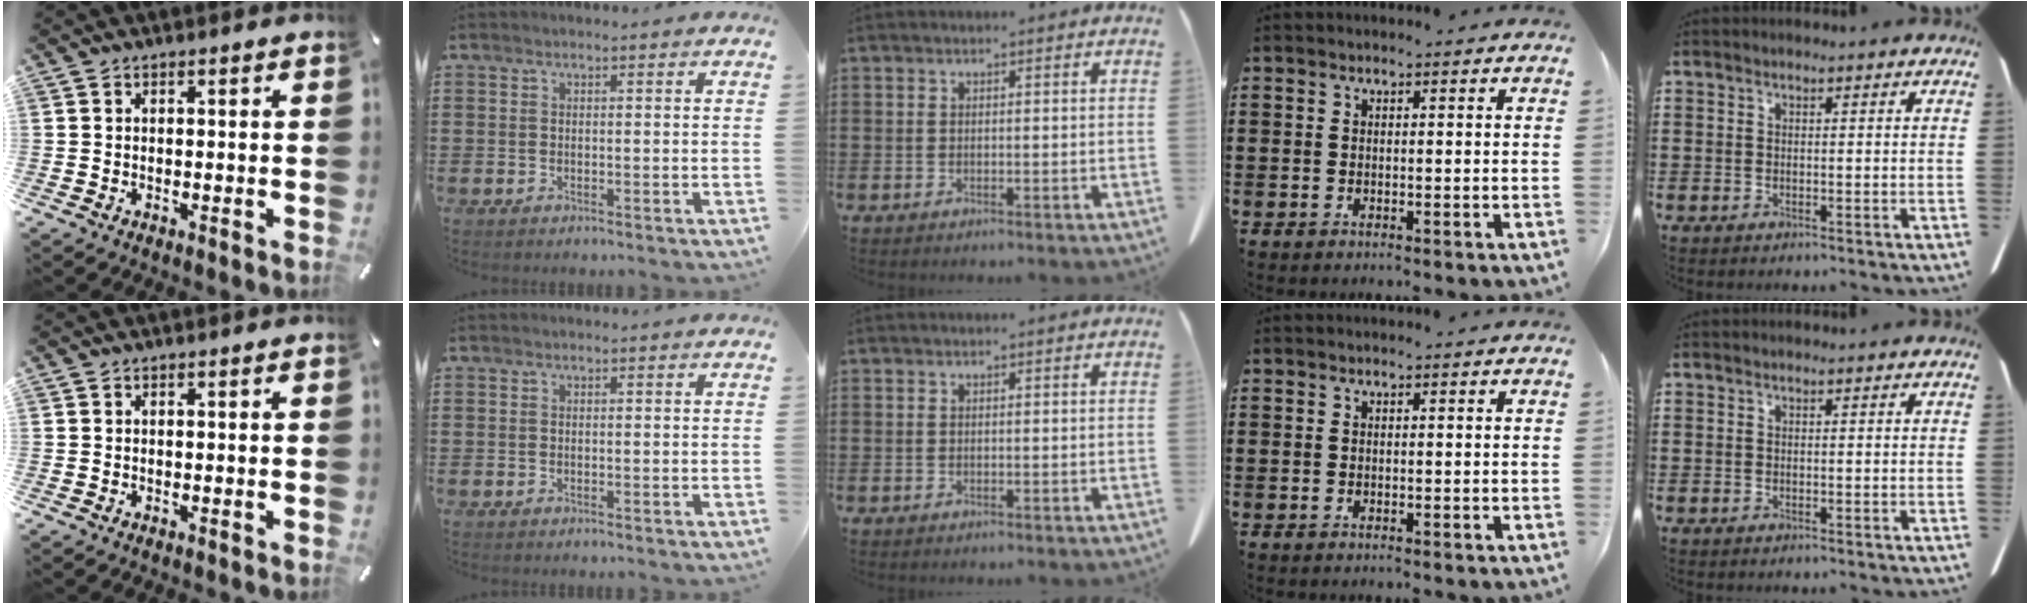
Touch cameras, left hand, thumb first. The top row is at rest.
{}